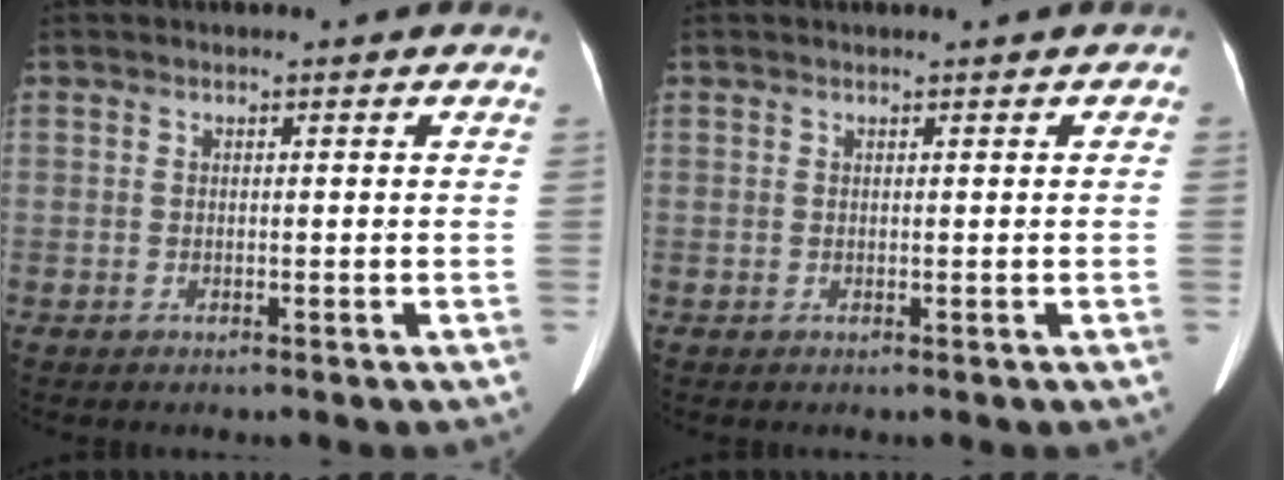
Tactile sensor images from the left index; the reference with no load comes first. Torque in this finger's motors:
{"motor_torque": [0.06, -0.19, -0.07, -0.01]}